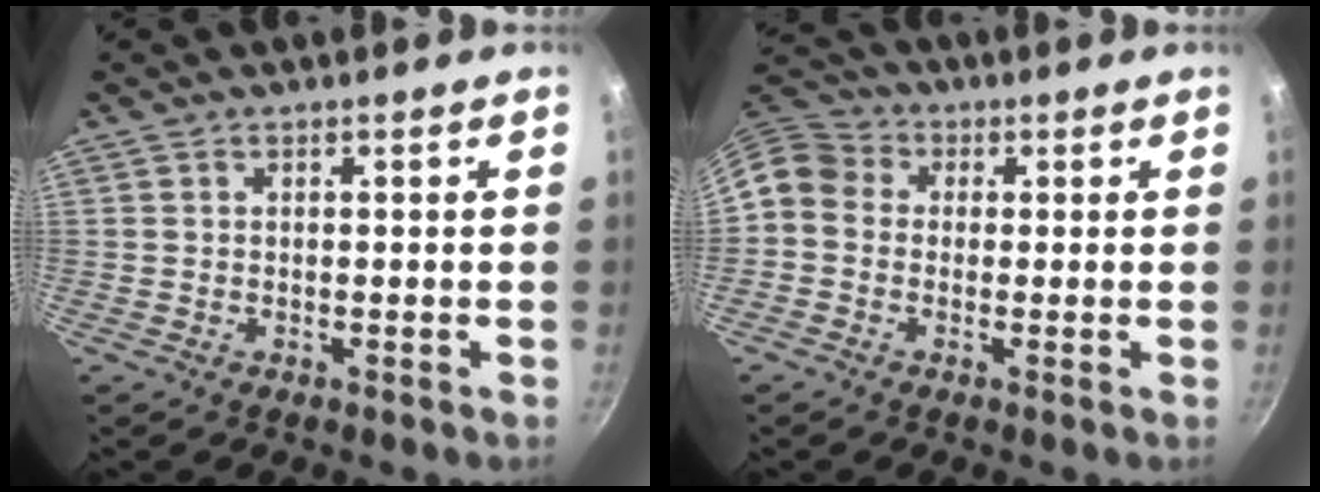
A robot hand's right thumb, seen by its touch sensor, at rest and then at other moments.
{"total": 7.1, "force": [-0.1, 6.2, 3.3], "torque": [-0.044, 0.023, -0.025]}